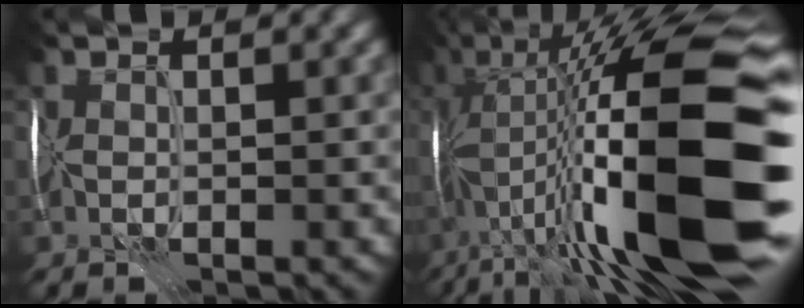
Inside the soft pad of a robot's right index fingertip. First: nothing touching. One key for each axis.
{"total": 19.4, "fx": -2.4, "fy": 5.6, "fz": 18.5, "tx": -0.317, "ty": 0.032, "tz": -0.051}